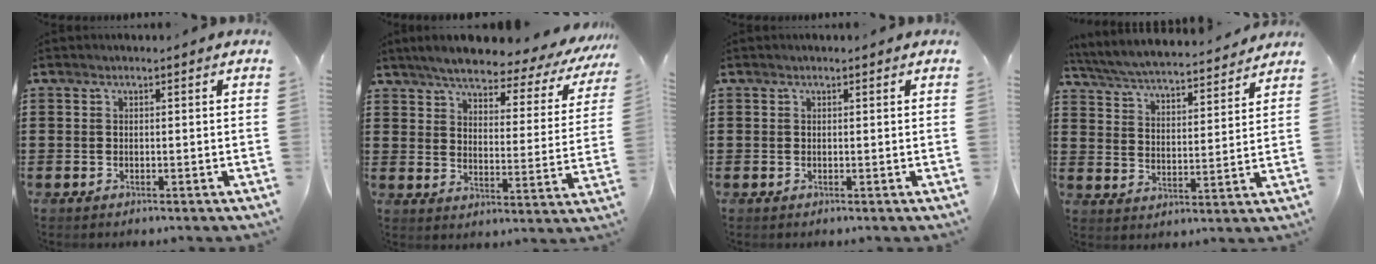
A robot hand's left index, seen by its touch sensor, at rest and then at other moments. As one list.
[{"total": 5.7, "force": [5.1, 0.9, 2.5], "torque": [-0.066, -0.035, 0.081]}, {"total": 0.0}, {"total": 5.2, "force": [5.1, -0.2, 1.2], "torque": [-0.048, -0.037, 0.084]}]